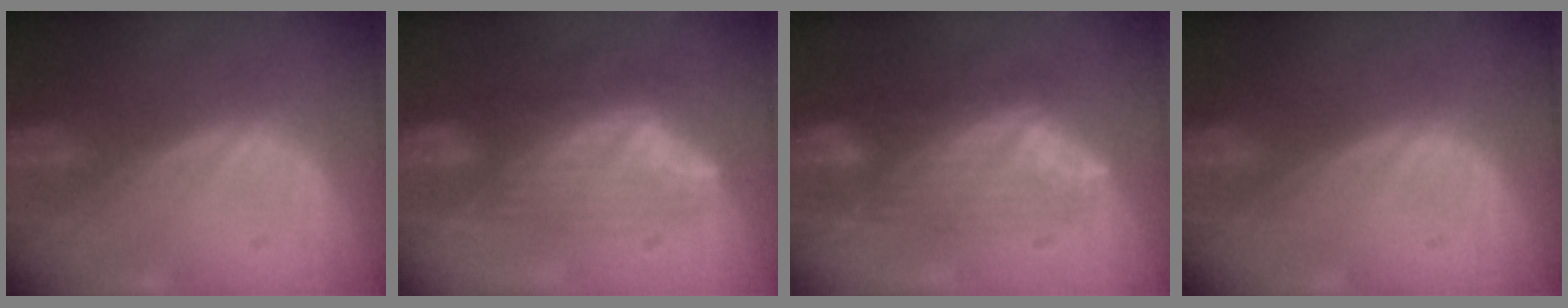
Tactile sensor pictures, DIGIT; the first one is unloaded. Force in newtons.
{"total": 7.8, "press": 6.8, "slide": 3.7}
{"total": 7.0, "press": 6.8, "slide": 1.7}
{"total": 0.0}